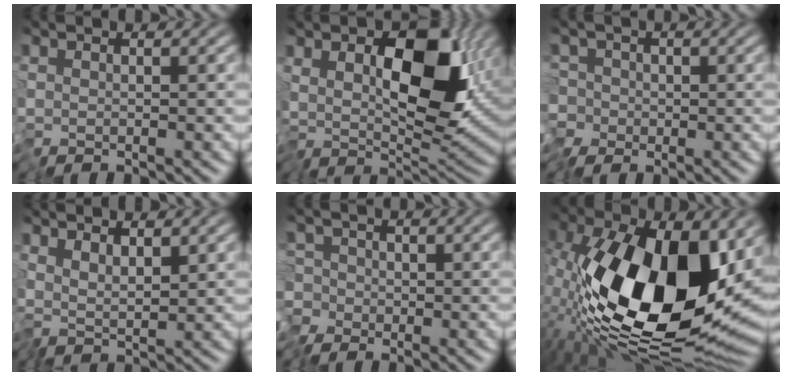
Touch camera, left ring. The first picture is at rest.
{"total": 12.2, "force": [2.1, 6.5, 10.1], "torque": [-0.168, -0.010, 0.031]}
{"total": 2.8, "force": [-0.5, 2.6, 0.8], "torque": [-0.005, 0.007, -0.022]}
{"total": 2.4, "force": [1.2, 0.9, 1.9], "torque": [-0.041, -0.001, 0.021]}
{"total": 3.1, "force": [-0.7, 2.8, 0.9], "torque": [-0.006, 0.013, -0.029]}
{"total": 18.9, "force": [-1.4, 9.7, 16.2], "torque": [-0.303, -0.023, -0.036]}